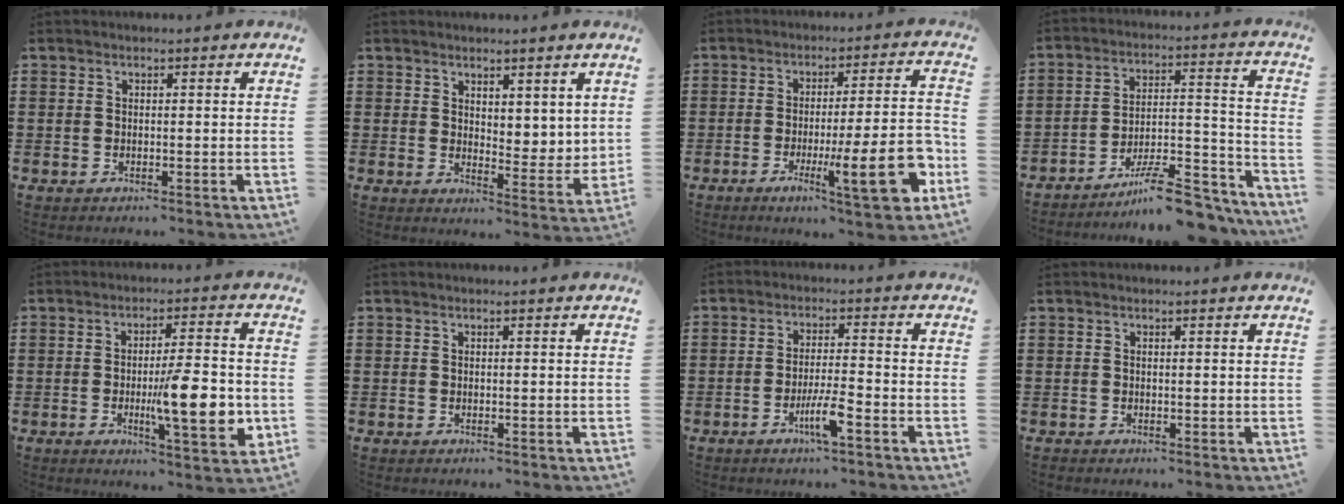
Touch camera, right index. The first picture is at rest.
{"total": 4.2, "force": [3.7, 1.9, 0.3], "torque": [-0.011, -0.011, 0.070]}
{"total": 15.0, "force": [-4.6, 2.6, 14.0], "torque": [-0.203, -0.005, -0.065]}
{"total": 12.3, "force": [-9.9, 2.5, 6.8], "torque": [-0.085, 0.050, -0.177]}
{"total": 11.6, "force": [-2.0, 2.5, 11.1], "torque": [-0.164, -0.013, -0.032]}
{"total": 0.0}
{"total": 5.2, "force": [-2.7, 0.4, 4.5], "torque": [-0.086, -0.010, -0.049]}
{"total": 0.0}